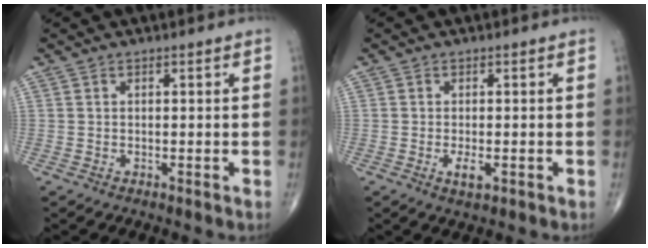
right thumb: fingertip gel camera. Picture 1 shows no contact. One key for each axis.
{"total": 2.6, "fx": -0.8, "fy": 1.1, "fz": 2.2, "tx": -0.041, "ty": -0.003, "tz": -0.013}